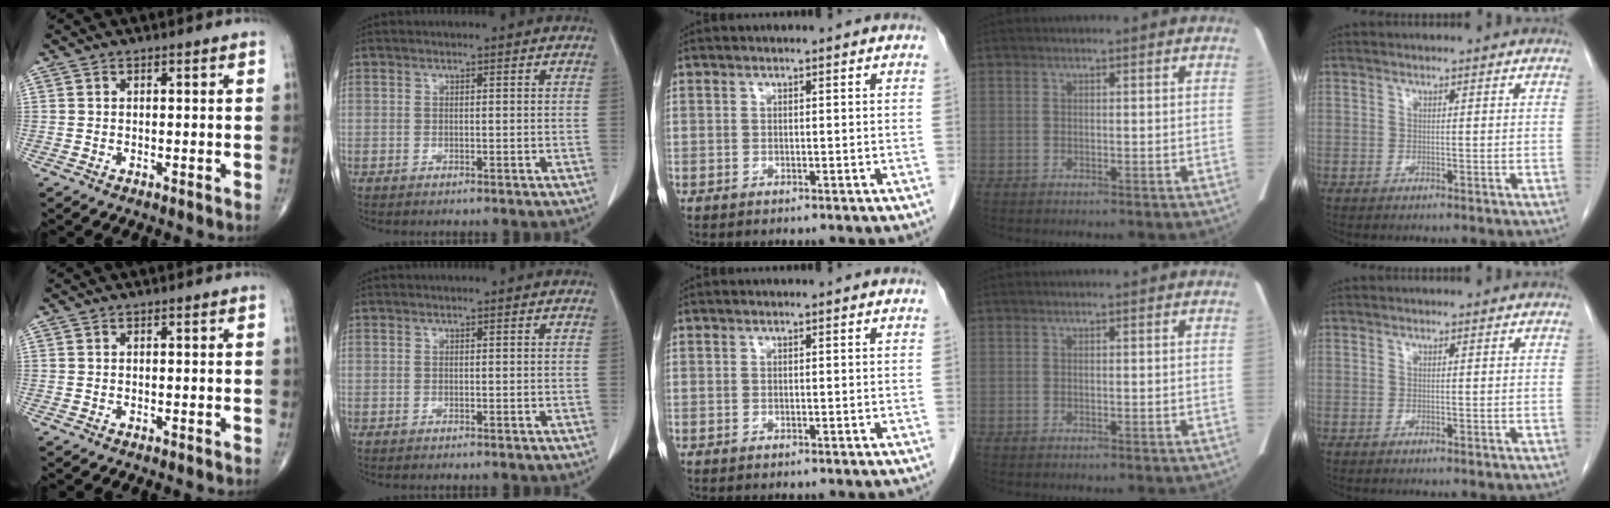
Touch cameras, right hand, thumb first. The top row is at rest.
{}